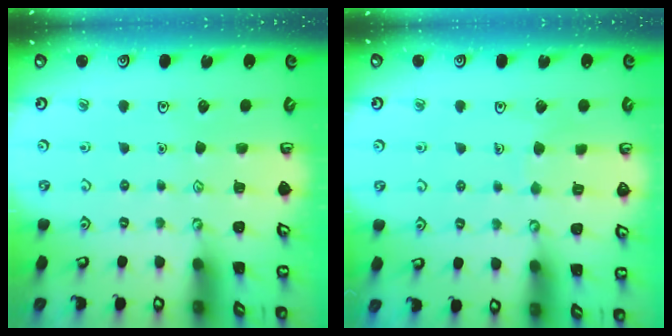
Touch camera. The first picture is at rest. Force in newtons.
{"total": 2.7, "press": 2.7, "slide": 0.1}